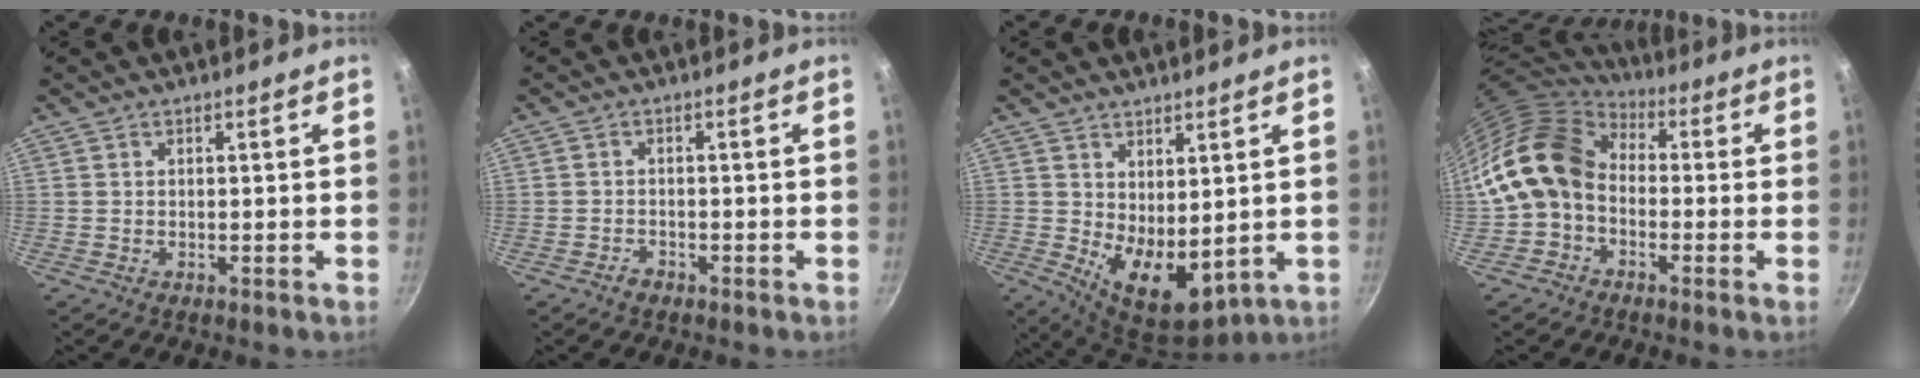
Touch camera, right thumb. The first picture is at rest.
{"total": 1.6, "force": [-1.2, 0.9, 0.4], "torque": [-0.007, 0.015, -0.022]}
{"total": 9.9, "force": [1.4, 5.4, 8.1], "torque": [-0.100, -0.035, 0.042]}
{"total": 13.5, "force": [-1.1, 10.3, 8.6], "torque": [-0.134, 0.036, -0.039]}